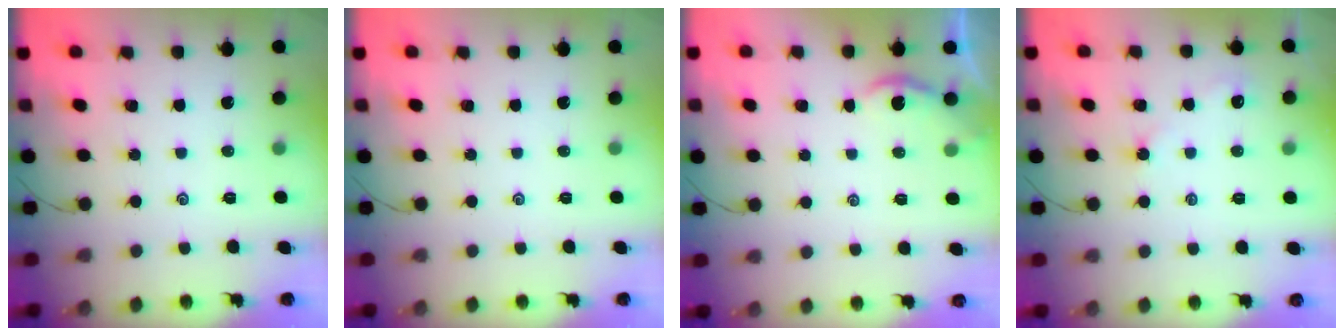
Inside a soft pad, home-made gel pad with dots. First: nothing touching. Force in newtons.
{"total": 0.0}
{"total": 2.0, "press": 2.0, "slide": 0.2}
{"total": 3.1, "press": 3.1, "slide": 0.6}